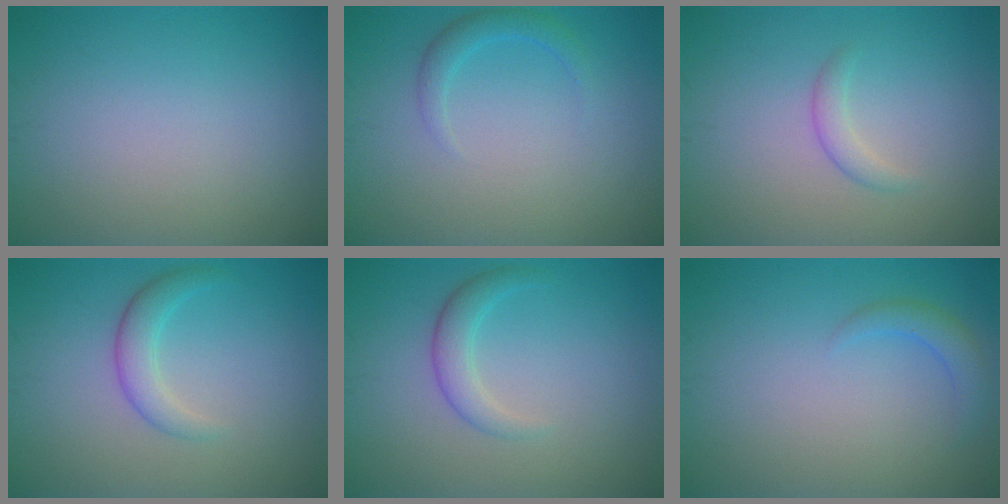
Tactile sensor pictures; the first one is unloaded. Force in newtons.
{"total": 1.7, "press": 1.7, "slide": 0.2}
{"total": 1.4, "press": 1.4, "slide": 0.0}
{"total": 2.5, "press": 2.5, "slide": 0.1}
{"total": 2.3, "press": 2.3, "slide": 0.1}
{"total": 1.8, "press": 1.8, "slide": 0.2}